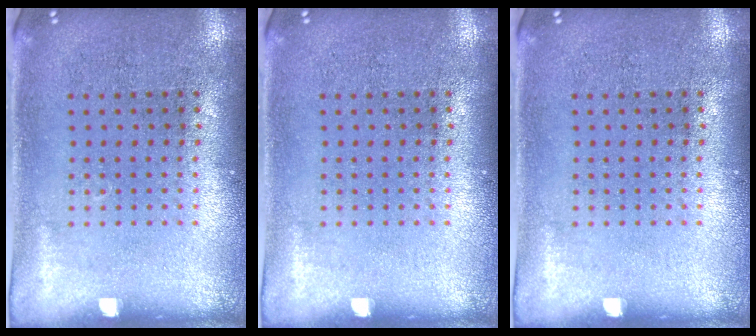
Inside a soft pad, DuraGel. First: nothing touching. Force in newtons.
{"total": 0.0}
{"total": 0.0}